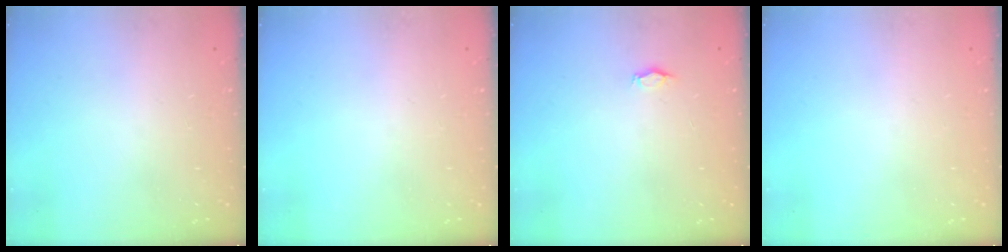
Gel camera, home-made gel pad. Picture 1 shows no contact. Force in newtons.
{"total": 0.0}
{"total": 2.9, "press": 2.9, "slide": 0.5}
{"total": 0.0}